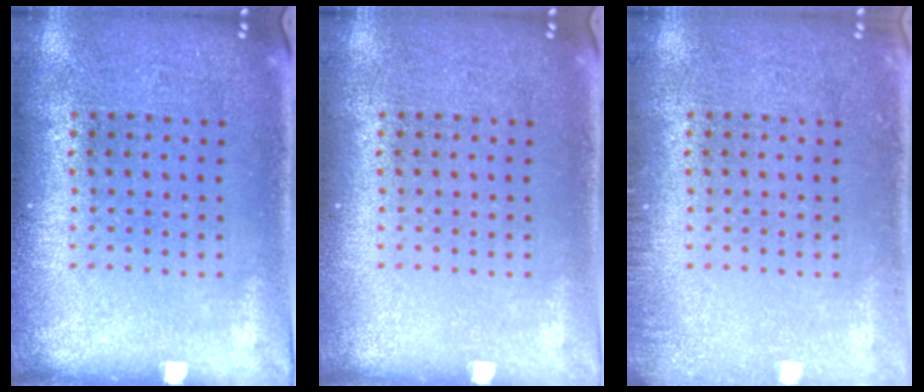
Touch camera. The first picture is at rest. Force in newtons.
{"total": 0.0}
{"total": 1.1, "press": 1.0, "slide": 0.2}